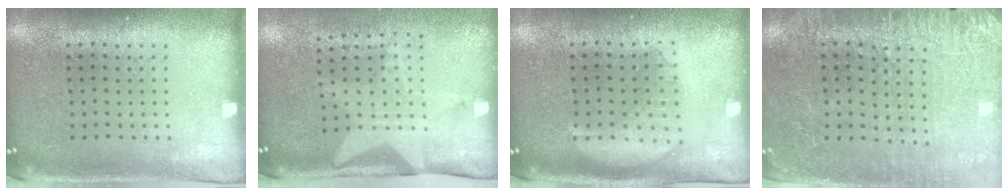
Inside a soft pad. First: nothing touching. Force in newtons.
{"total": 2.0, "press": 1.5, "slide": 1.3}
{"total": 2.1, "press": 2.1, "slide": 0.1}
{"total": 2.9, "press": 2.8, "slide": 0.9}